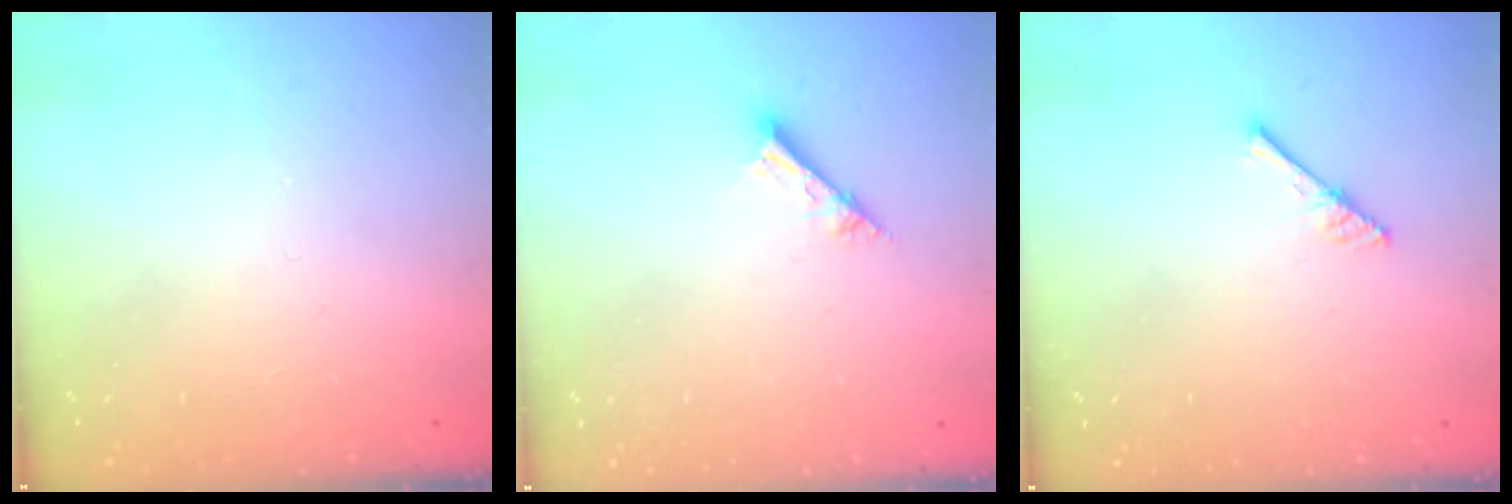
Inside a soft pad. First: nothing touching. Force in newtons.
{"total": 2.6, "press": 2.6, "slide": 0.2}
{"total": 3.0, "press": 3.0, "slide": 0.3}